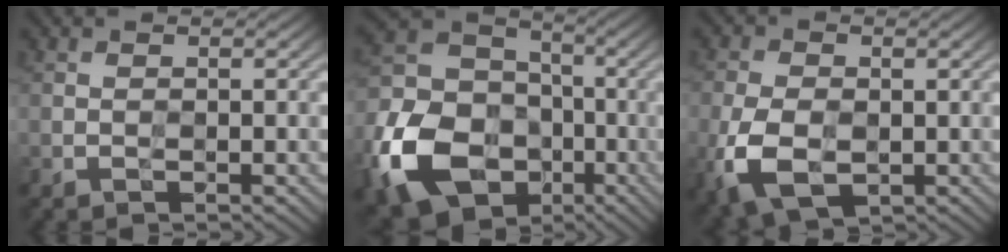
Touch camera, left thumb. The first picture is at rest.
{"total": 17.4, "force": [-7.2, 12.9, 9.0], "torque": [-0.237, -0.040, -0.142]}
{"total": 8.6, "force": [-2.3, 5.5, 6.2], "torque": [-0.163, -0.021, -0.046]}